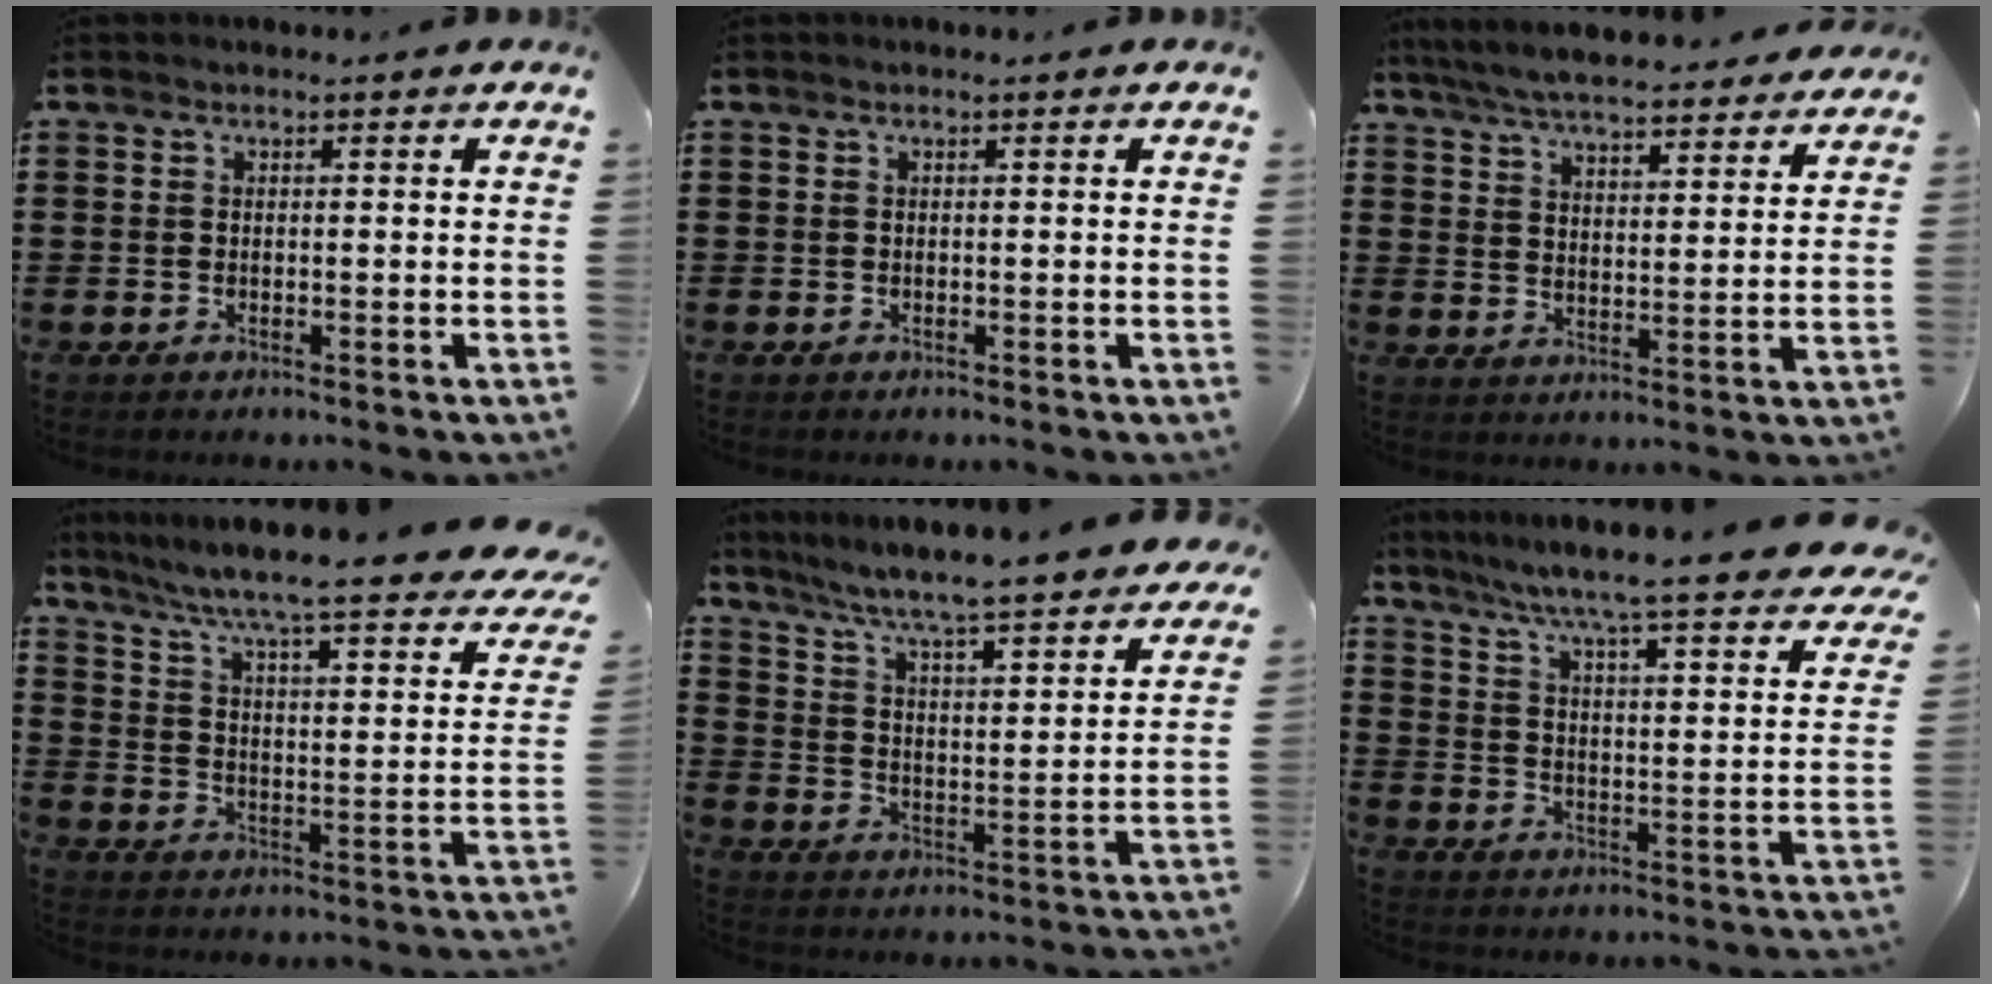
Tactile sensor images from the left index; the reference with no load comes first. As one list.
[{"total": 0.0}, {"total": 6.6, "force": [6.3, 0.5, 1.9], "torque": [-0.063, -0.031, 0.111]}, {"total": 6.1, "force": [4.6, -0.4, 4.0], "torque": [-0.099, -0.047, 0.066]}, {"total": 5.7, "force": [5.1, -0.5, 2.5], "torque": [-0.074, -0.051, 0.078]}, {"total": 5.9, "force": [4.9, -1.1, 3.1], "torque": [-0.083, -0.051, 0.071]}]